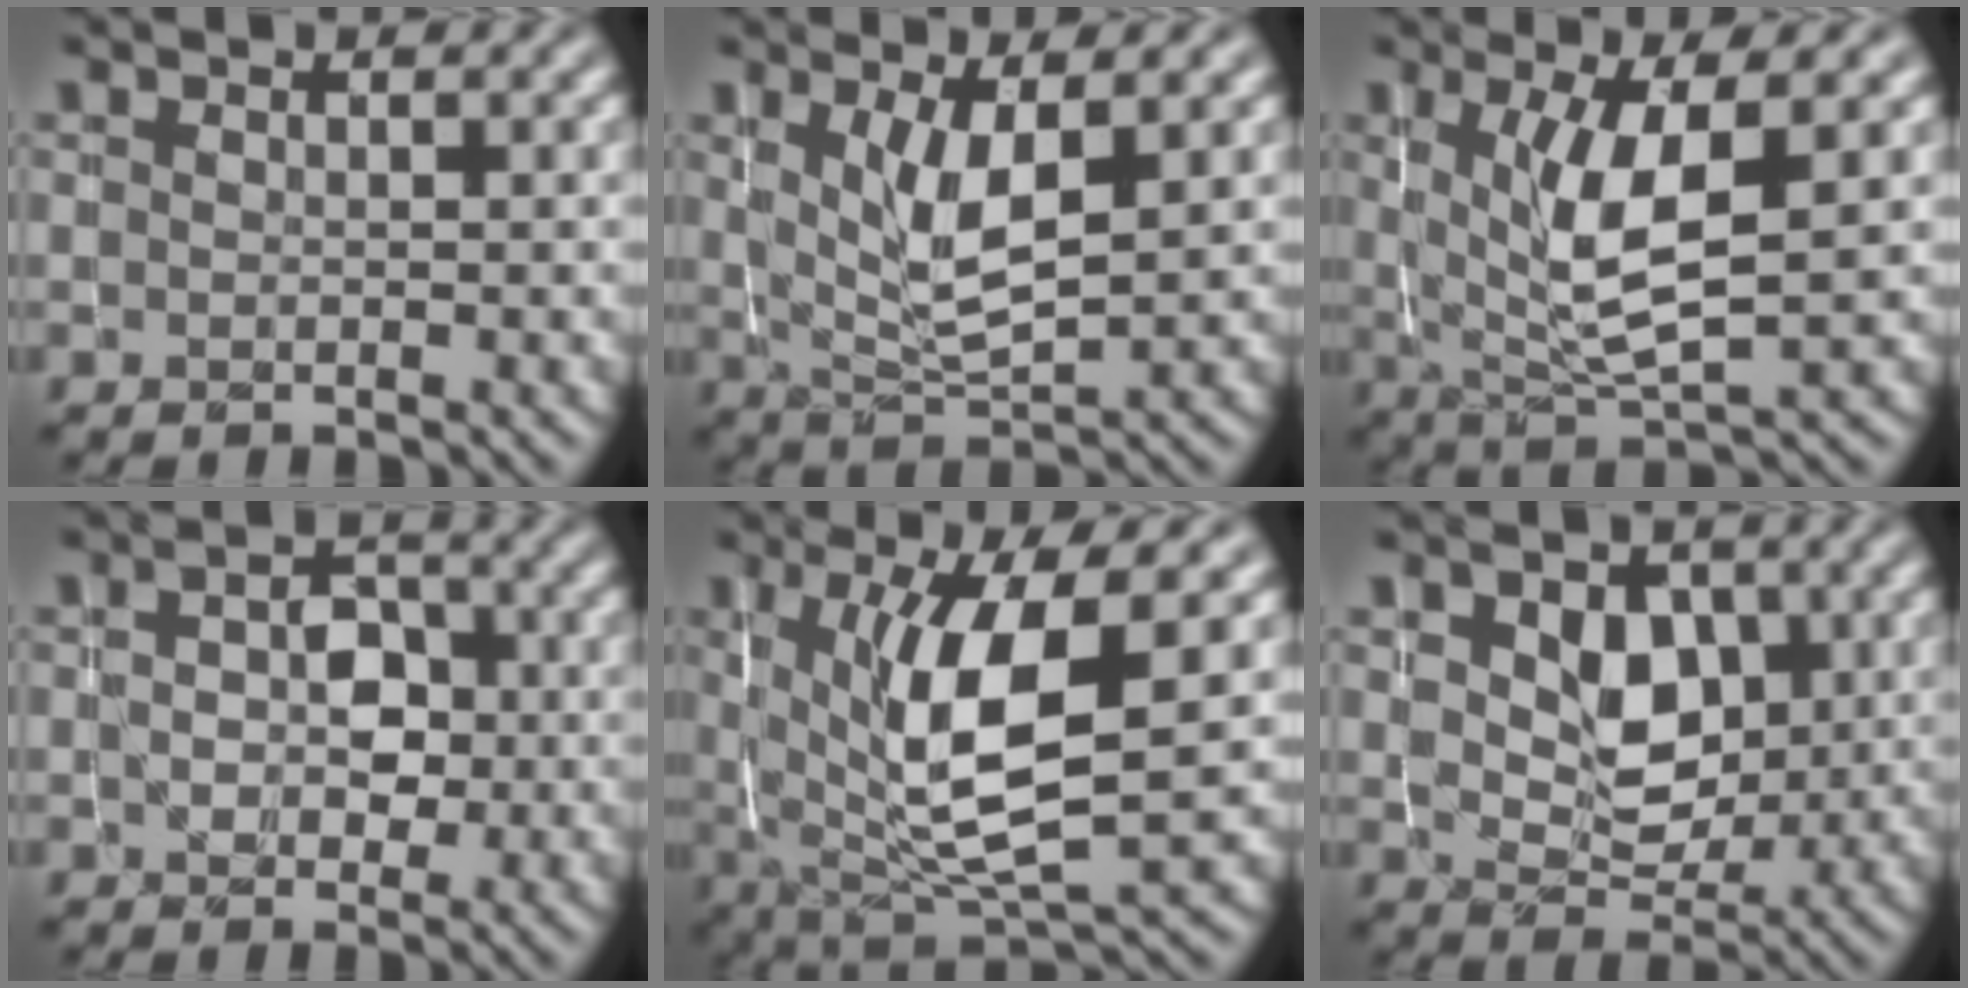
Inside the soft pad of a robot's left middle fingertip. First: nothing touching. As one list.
[{"total": 4.2, "force": [1.0, 1.2, 3.9], "torque": [-0.078, -0.011, 0.024]}, {"total": 5.9, "force": [0.7, 1.6, 5.6], "torque": [-0.112, -0.013, 0.020]}, {"total": 3.6, "force": [-0.2, 2.7, 2.4], "torque": [-0.039, 0.000, -0.008]}, {"total": 8.7, "force": [0.9, 2.6, 8.2], "torque": [-0.148, -0.011, 0.023]}, {"total": 4.4, "force": [0.9, 3.2, 2.9], "torque": [-0.050, -0.010, 0.012]}]